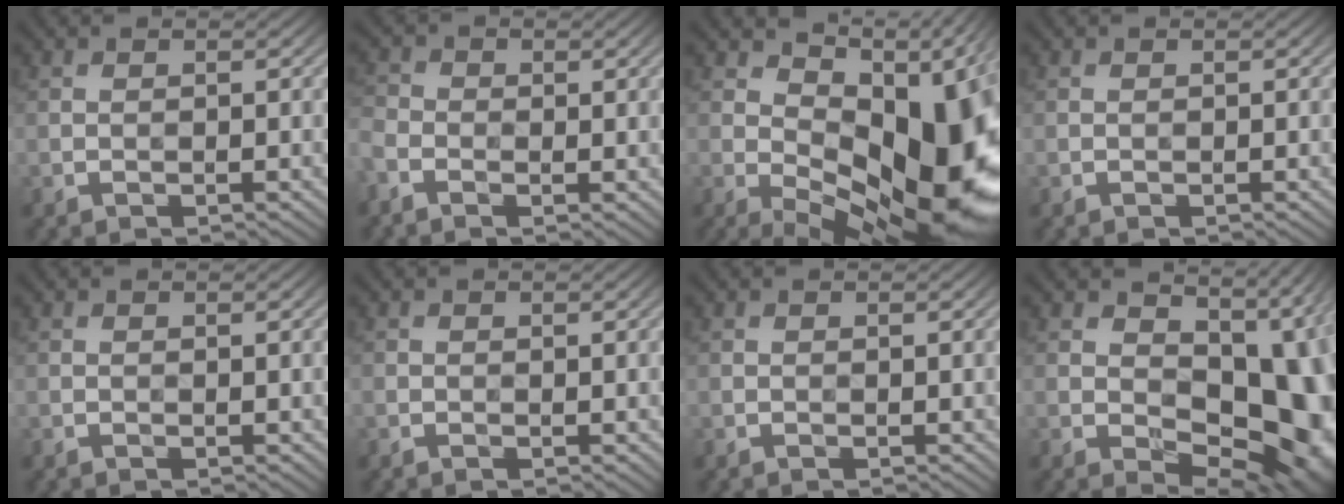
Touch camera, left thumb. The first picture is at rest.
{"total": 3.2, "force": [-1.5, 2.0, 1.9], "torque": [-0.054, -0.003, -0.044]}
{"total": 18.5, "force": [0.6, 9.9, 15.6], "torque": [-0.199, -0.022, 0.038]}
{"total": 0.0}
{"total": 0.0}
{"total": 0.6, "force": [0.1, 0.5, 0.3], "torque": [-0.002, -0.004, -0.001]}
{"total": 0.0}
{"total": 16.6, "force": [0.7, 10.6, 12.8], "torque": [-0.128, -0.012, 0.036]}